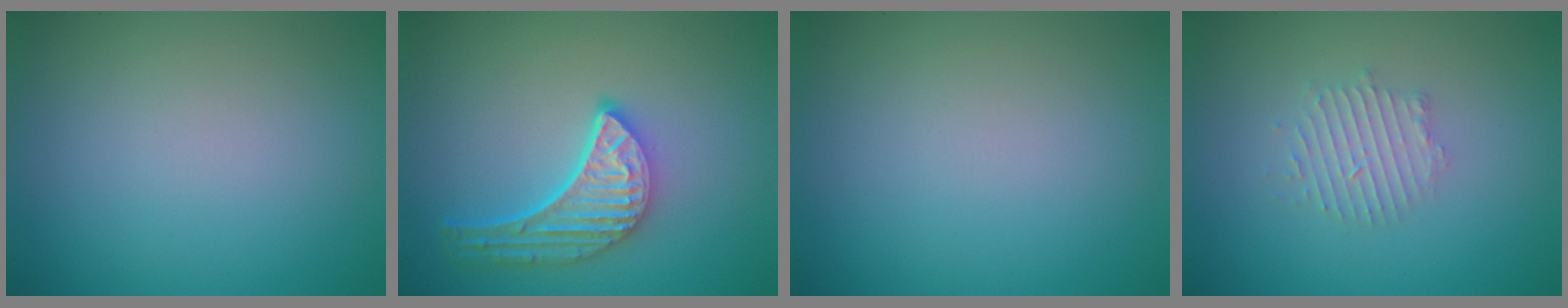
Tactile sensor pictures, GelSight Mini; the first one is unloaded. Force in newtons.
{"total": 5.0, "press": 3.9, "slide": 3.2}
{"total": 0.0}
{"total": 2.1, "press": 2.1, "slide": 0.4}